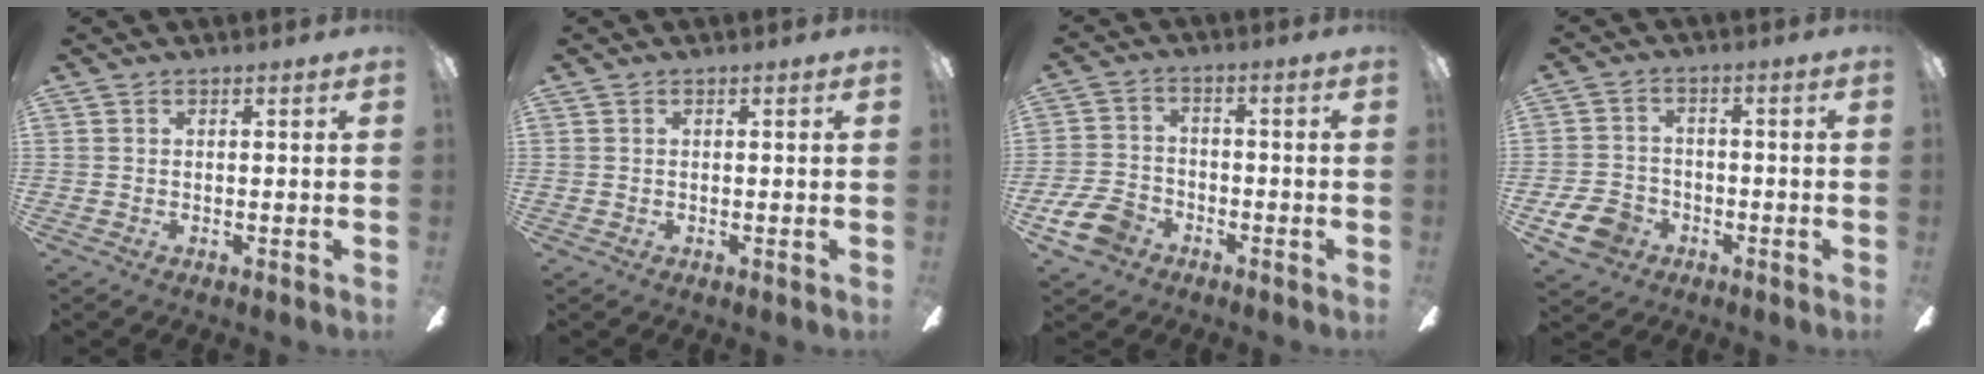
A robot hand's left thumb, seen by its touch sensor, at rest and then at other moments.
{"total": 0.0}
{"total": 8.6, "force": [-5.0, 5.6, 4.2], "torque": [-0.104, 0.024, -0.094]}
{"total": 8.0, "force": [-3.9, 5.8, 3.8], "torque": [-0.094, 0.025, -0.072]}